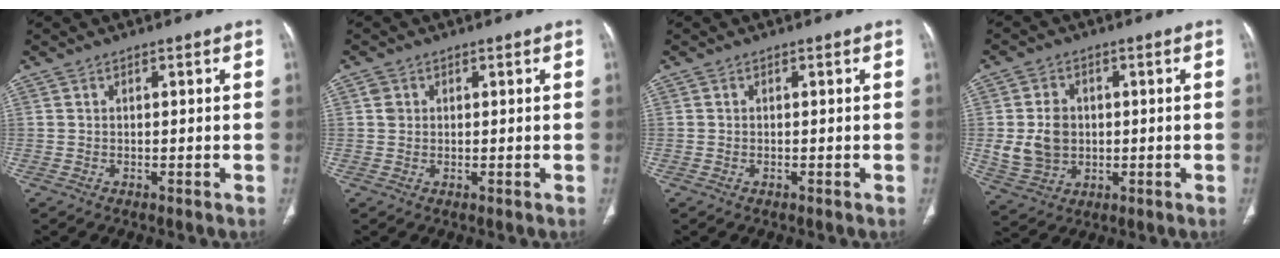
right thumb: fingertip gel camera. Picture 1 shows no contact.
{"total": 1.2, "force": [0.3, 1.0, 0.6], "torque": [-0.011, 0.004, 0.006]}
{"total": 0.0}
{"total": 8.7, "force": [0.2, 7.1, 5.1], "torque": [-0.080, -0.001, 0.017]}